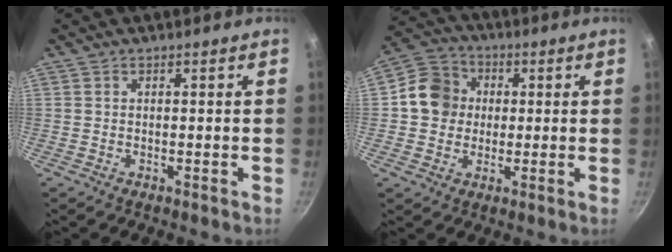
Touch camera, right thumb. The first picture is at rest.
{"total": 9.6, "force": [0.7, 8.7, 3.9], "torque": [-0.035, 0.016, -0.007]}